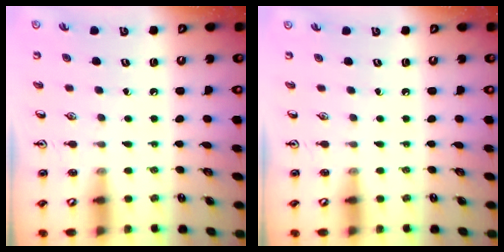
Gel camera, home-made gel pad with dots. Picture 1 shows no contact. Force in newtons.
{"total": 0.0}